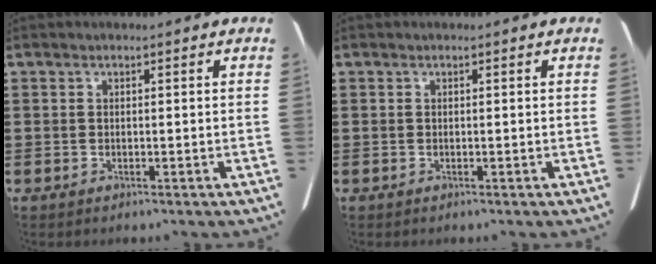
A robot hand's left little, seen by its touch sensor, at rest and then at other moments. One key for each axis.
{"total": 0.0}